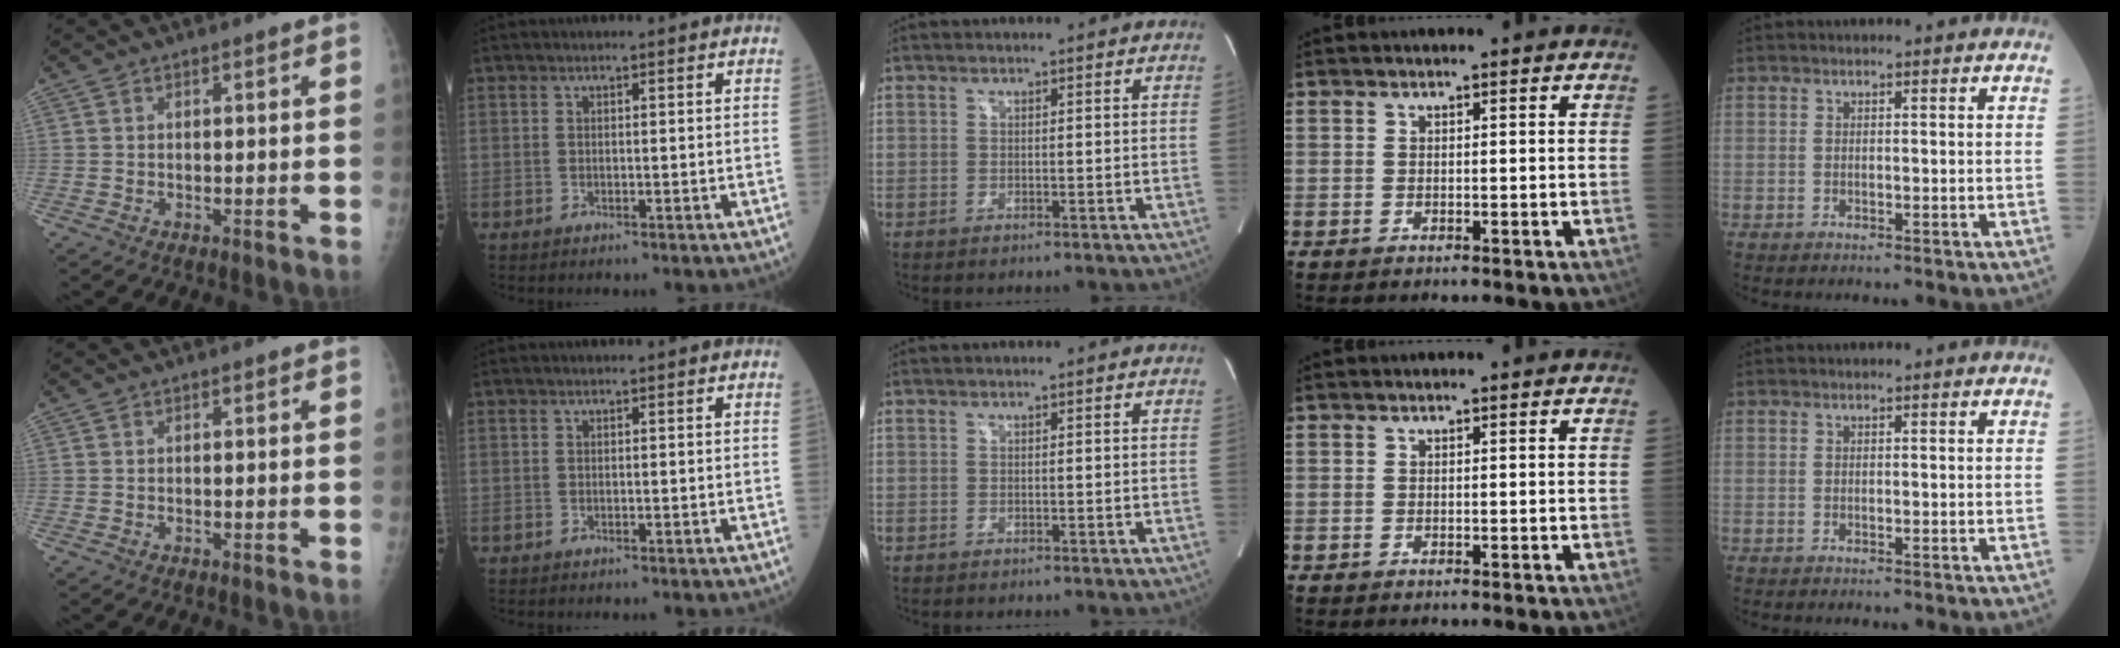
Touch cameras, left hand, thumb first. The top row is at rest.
{}